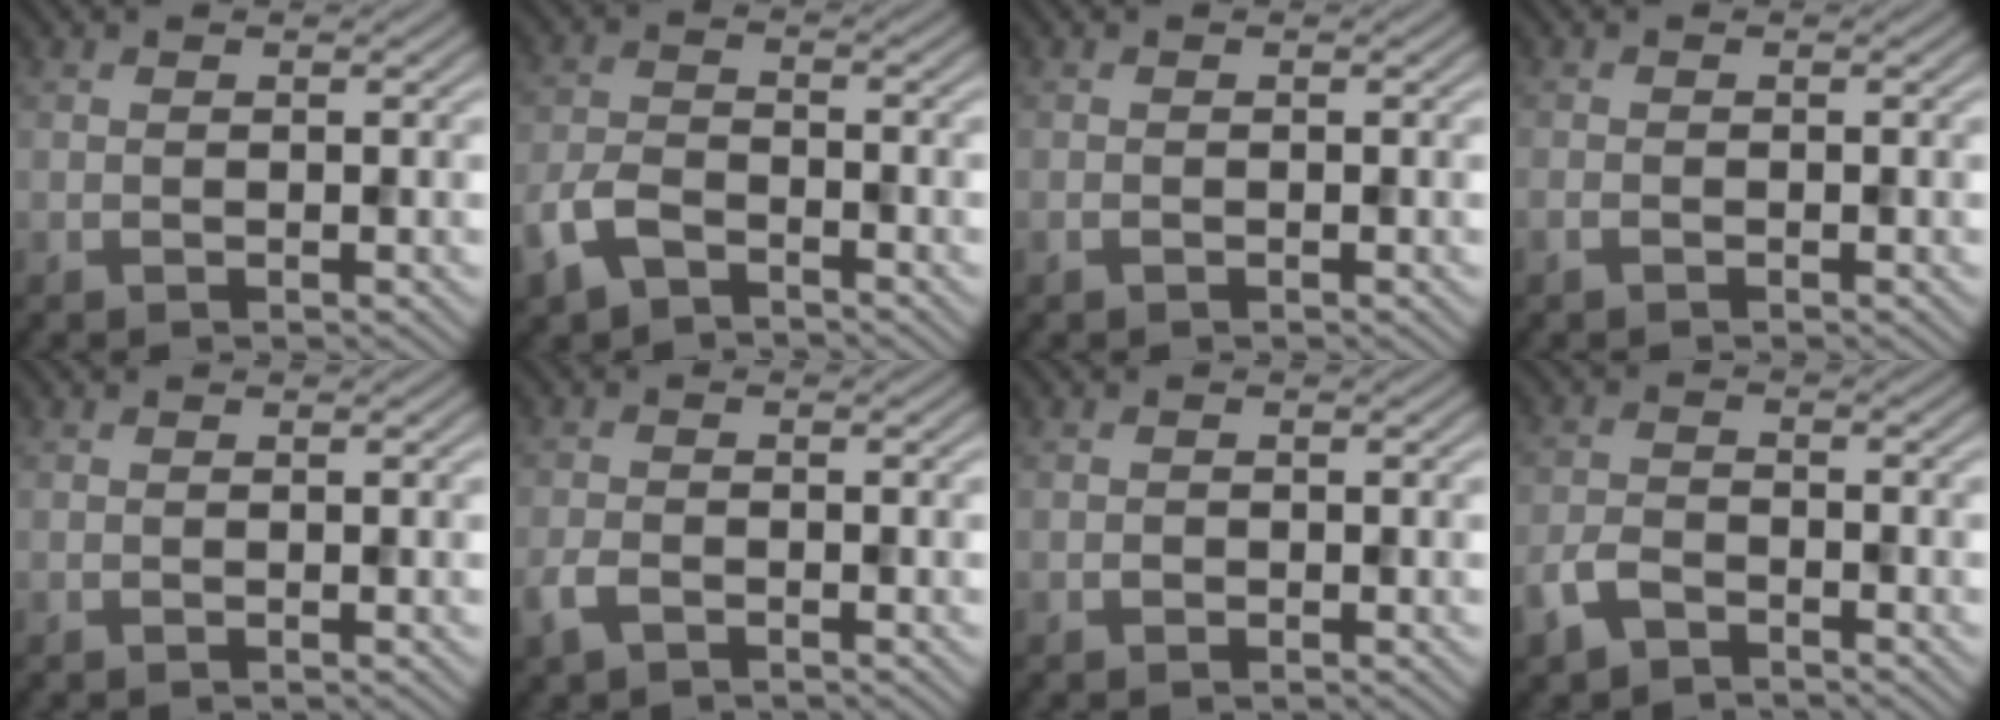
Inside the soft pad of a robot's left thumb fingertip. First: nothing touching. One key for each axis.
{"total": 5.1, "fx": -3.4, "fy": 2.5, "fz": 2.8, "tx": -0.063, "ty": -0.006, "tz": -0.082}
{"total": 0.6, "fx": -0.4, "fy": 0.3, "fz": 0.3, "tx": -0.007, "ty": -0.002, "tz": -0.006}
{"total": 0.9, "fx": -0.6, "fy": 0.3, "fz": 0.5, "tx": -0.012, "ty": -0.001, "tz": -0.012}
{"total": 0.0}
{"total": 2.7, "fx": -1.7, "fy": 1.3, "fz": 1.6, "tx": -0.039, "ty": -0.006, "tz": -0.038}
{"total": 0.6, "fx": -0.3, "fy": 0.5, "fz": 0.2, "tx": -0.002, "ty": -0.003, "tz": -0.007}
{"total": 3.8, "fx": -2.7, "fy": 1.8, "fz": 1.9, "tx": -0.042, "ty": -0.004, "tz": -0.065}